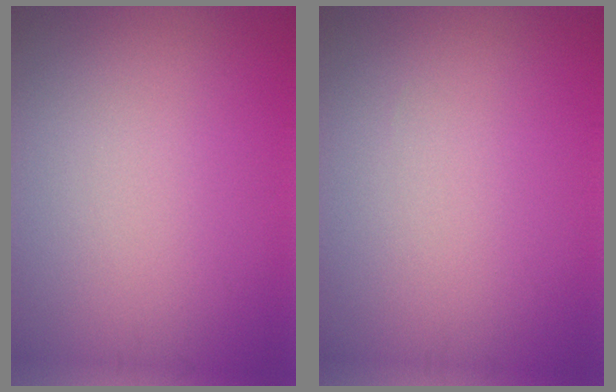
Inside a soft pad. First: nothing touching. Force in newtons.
{"total": 0.0}